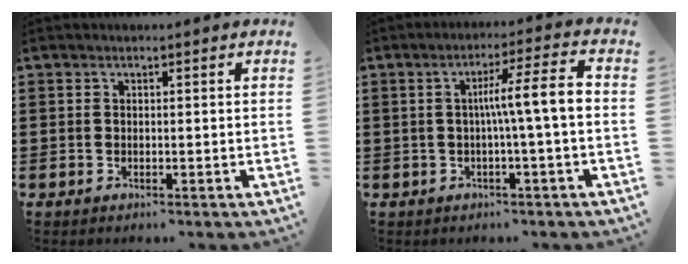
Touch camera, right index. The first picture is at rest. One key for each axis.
{"total": 6.9, "fx": -0.6, "fy": -0.1, "fz": 6.9, "tx": -0.125, "ty": 0.001, "tz": -0.018}